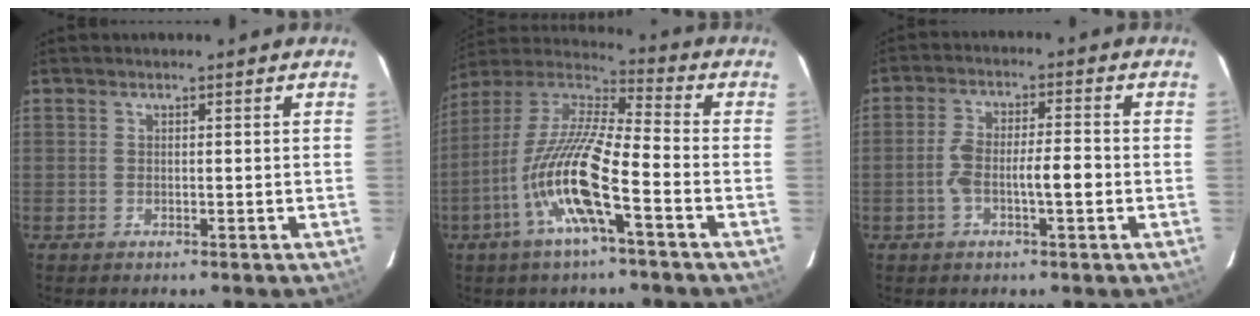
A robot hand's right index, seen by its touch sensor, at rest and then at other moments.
{"total": 15.4, "force": [-5.6, 1.8, 14.2], "torque": [-0.292, 0.000, -0.113]}
{"total": 6.3, "force": [-1.6, 1.3, 5.9], "torque": [-0.118, 0.017, -0.029]}